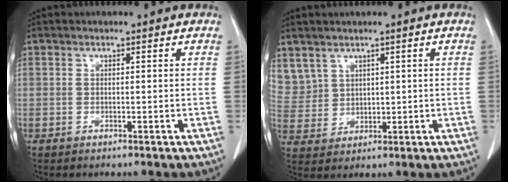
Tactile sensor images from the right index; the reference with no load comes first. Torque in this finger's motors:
{"motor_torque": [-0.30, 0.27, -0.09, 0.00]}